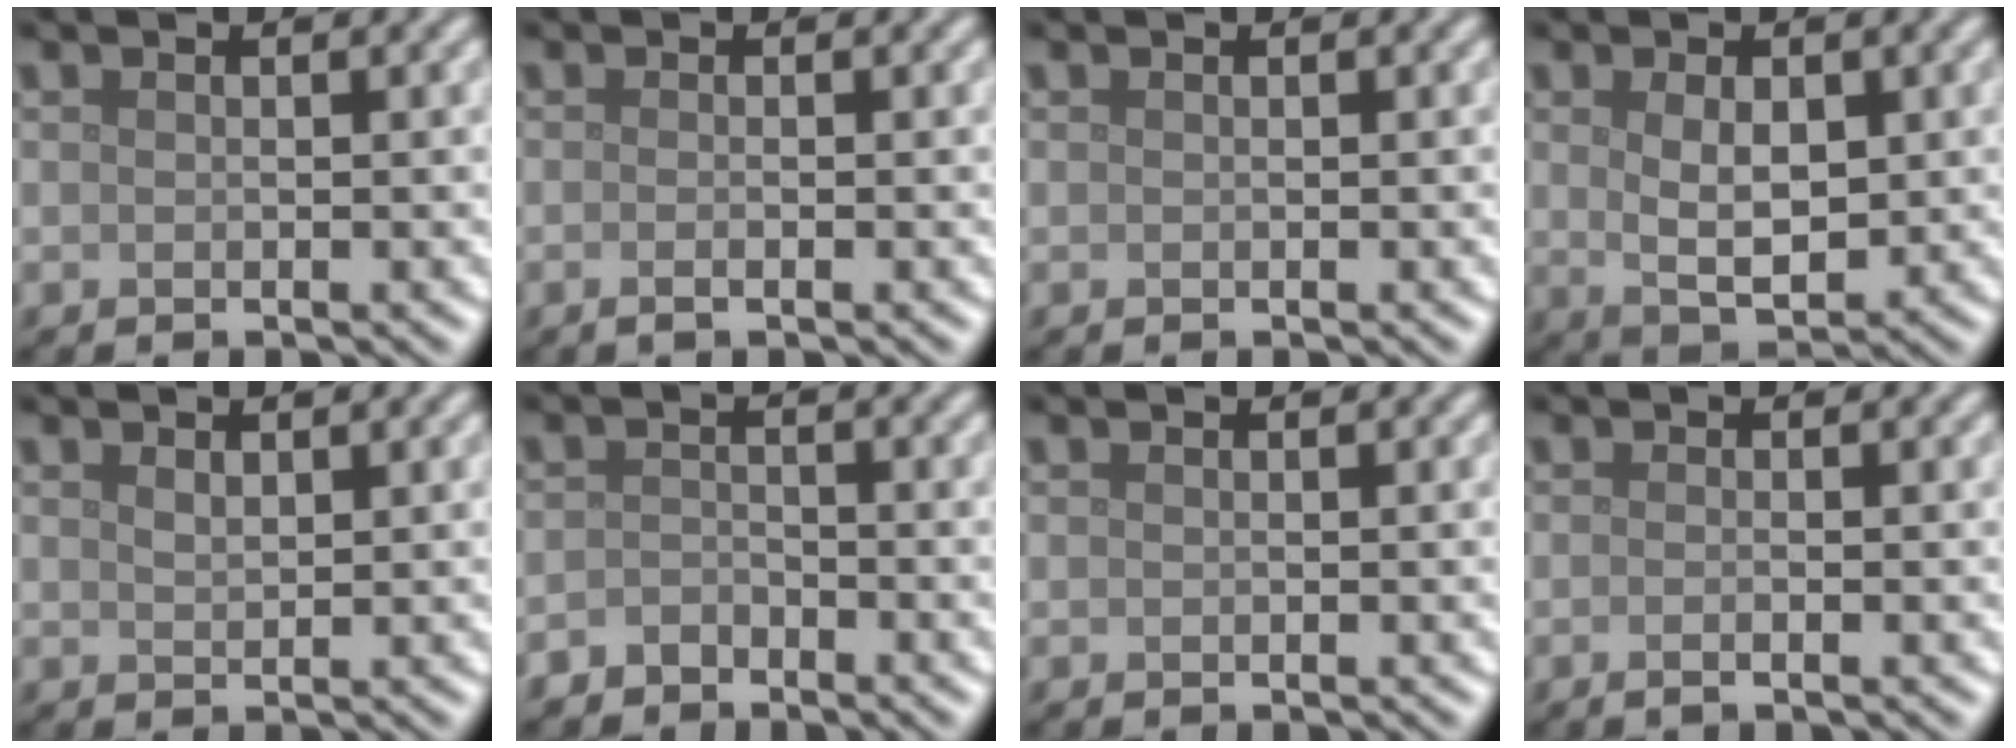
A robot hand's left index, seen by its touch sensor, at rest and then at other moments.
{"total": 1.1, "force": [-0.3, 0.4, 1.0], "torque": [-0.012, -0.003, -0.010]}
{"total": 0.0}
{"total": 3.9, "force": [0.5, 2.2, 3.2], "torque": [-0.063, -0.005, 0.014]}
{"total": 1.0, "force": [0.7, 0.5, 0.5], "torque": [-0.013, -0.001, 0.014]}
{"total": 1.5, "force": [-1.2, 0.8, 0.2], "torque": [-0.001, 0.006, -0.026]}
{"total": 0.0}
{"total": 1.4, "force": [-0.2, 0.6, 1.2], "torque": [-0.009, -0.004, -0.016]}